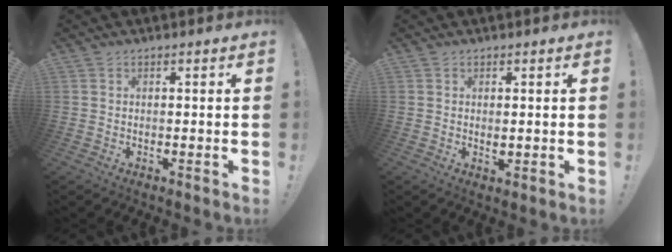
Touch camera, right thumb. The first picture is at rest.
{"total": 1.3, "force": [0.2, 0.7, 1.1], "torque": [-0.013, -0.002, 0.002]}